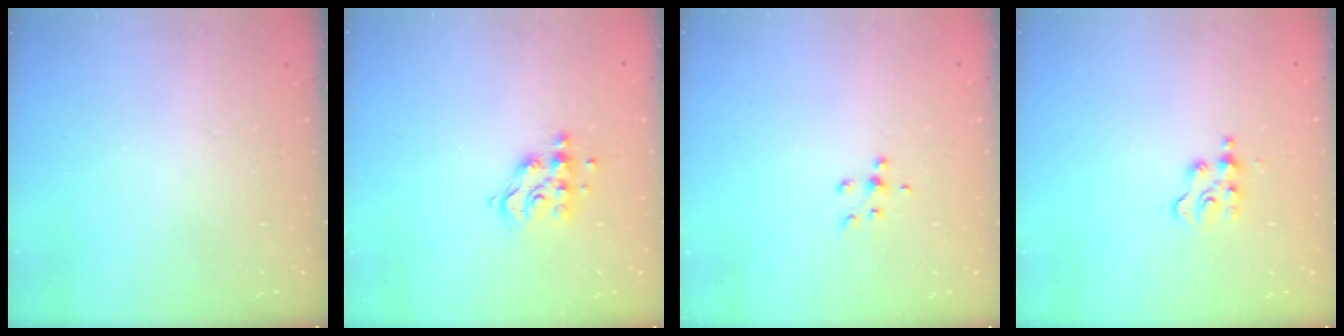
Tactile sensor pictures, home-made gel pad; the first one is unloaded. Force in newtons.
{"total": 10.0, "press": 9.9, "slide": 0.8}
{"total": 5.2, "press": 5.1, "slide": 0.9}
{"total": 3.8, "press": 3.7, "slide": 0.6}